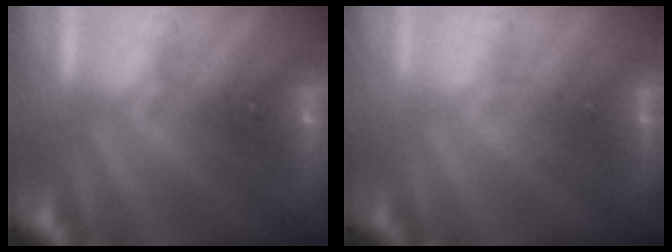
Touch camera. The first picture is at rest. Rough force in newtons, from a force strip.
{"total": 1.2}